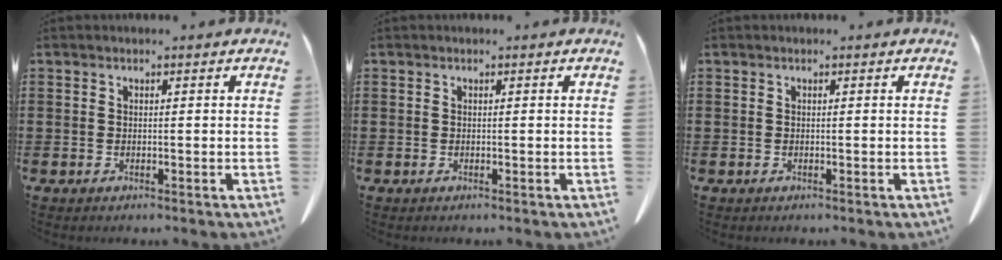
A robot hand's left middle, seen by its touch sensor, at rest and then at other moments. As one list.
[{"total": 0.0}, {"total": 0.0}]